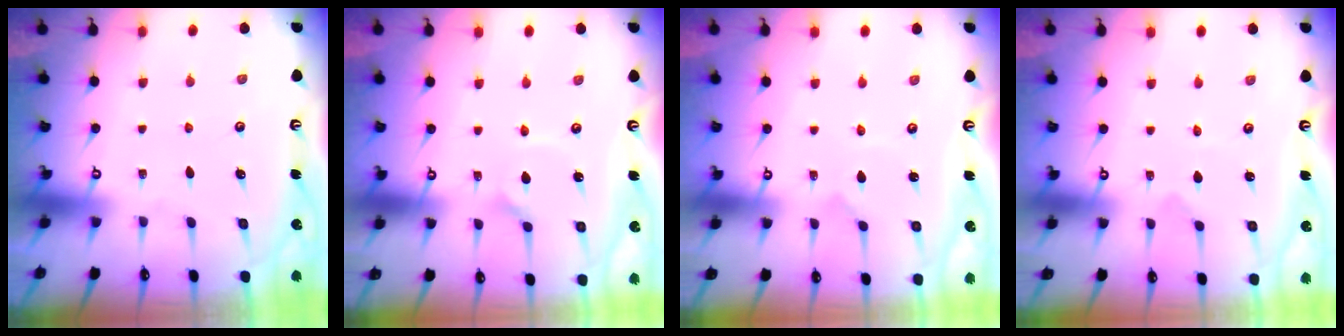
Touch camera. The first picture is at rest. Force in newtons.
{"total": 2.9, "press": 2.9, "slide": 0.1}
{"total": 0.6, "press": 0.6, "slide": 0.0}
{"total": 0.0}